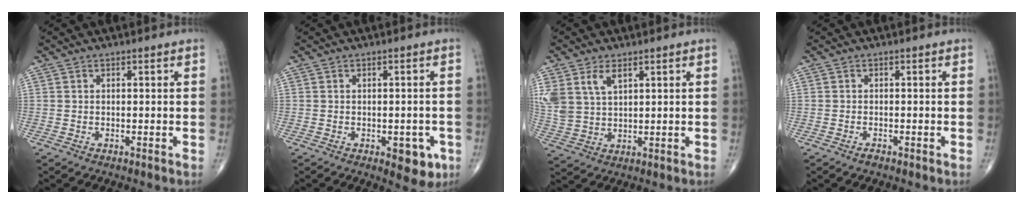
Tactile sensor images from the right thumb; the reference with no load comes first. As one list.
[{"total": 5.7, "force": [-2.3, 2.9, 4.4], "torque": [-0.029, 0.005, -0.020]}, {"total": 8.5, "force": [4.1, 4.9, 5.6], "torque": [-0.118, -0.007, 0.094]}, {"total": 0.9, "force": [-0.7, 0.3, 0.5], "torque": [-0.010, 0.003, -0.013]}]